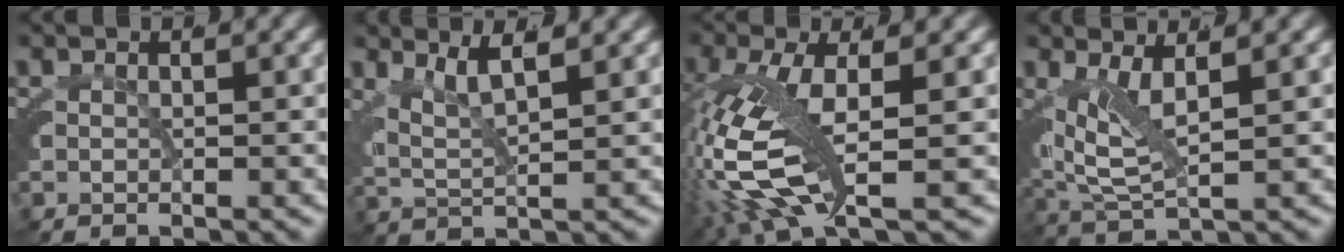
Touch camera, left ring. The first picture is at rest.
{"total": 4.4, "force": [2.0, 2.2, 3.2], "torque": [-0.067, -0.005, 0.032]}
{"total": 8.4, "force": [-1.3, 3.1, 7.7], "torque": [-0.183, -0.034, -0.001]}
{"total": 3.8, "force": [0.9, 1.4, 3.4], "torque": [-0.083, -0.020, 0.026]}